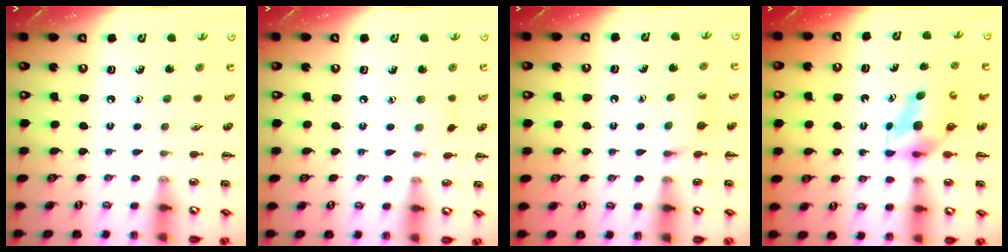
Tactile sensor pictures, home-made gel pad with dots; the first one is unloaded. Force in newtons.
{"total": 3.8, "press": 3.5, "slide": 1.5}
{"total": 6.0, "press": 5.7, "slide": 2.0}
{"total": 4.9, "press": 4.7, "slide": 1.1}